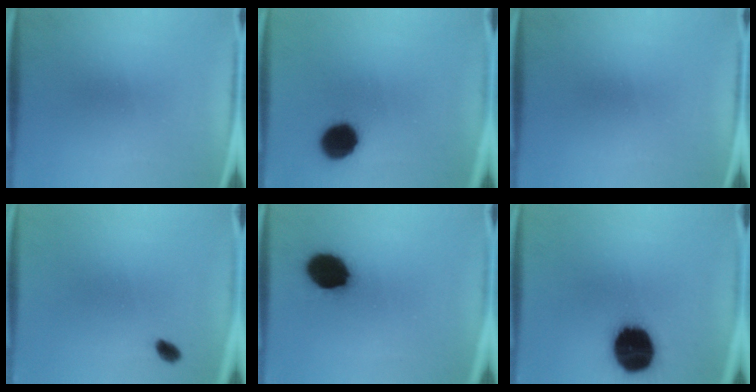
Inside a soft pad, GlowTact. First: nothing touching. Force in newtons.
{"total": 9.9}
{"total": 0.0}
{"total": 1.9}
{"total": 12.6}
{"total": 19.8}